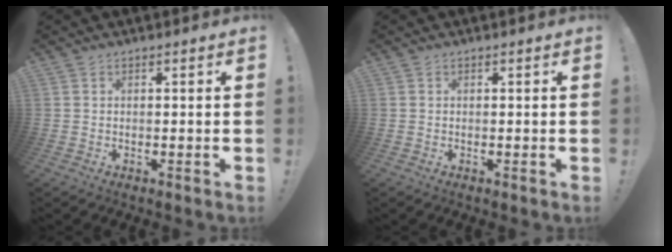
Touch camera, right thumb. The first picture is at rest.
{"total": 0.0}